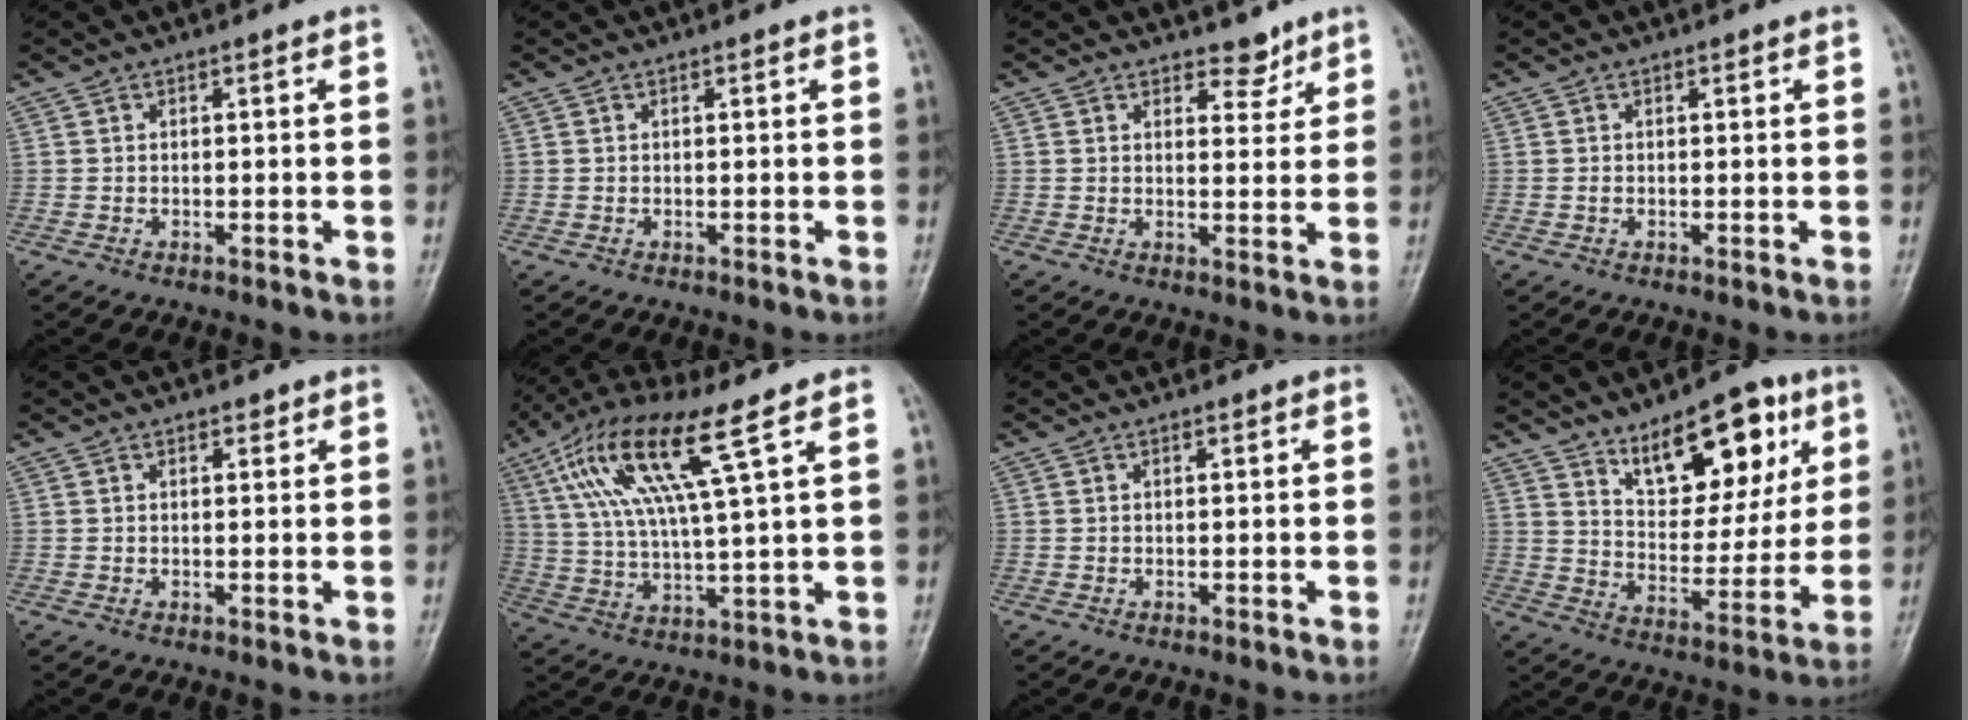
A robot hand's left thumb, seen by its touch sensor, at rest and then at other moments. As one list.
[{"total": 0.0}, {"total": 3.7, "force": [2.9, 2.0, 1.0], "torque": [0.011, -0.021, 0.043]}, {"total": 0.0}, {"total": 1.0, "force": [0.8, 0.6, 0.4], "torque": [0.002, -0.005, 0.009]}, {"total": 15.3, "force": [6.9, 2.4, 13.5], "torque": [-0.286, -0.006, 0.133]}, {"total": 0.0}, {"total": 16.9, "force": [9.1, 8.2, 11.6], "torque": [-0.118, -0.049, 0.151]}]